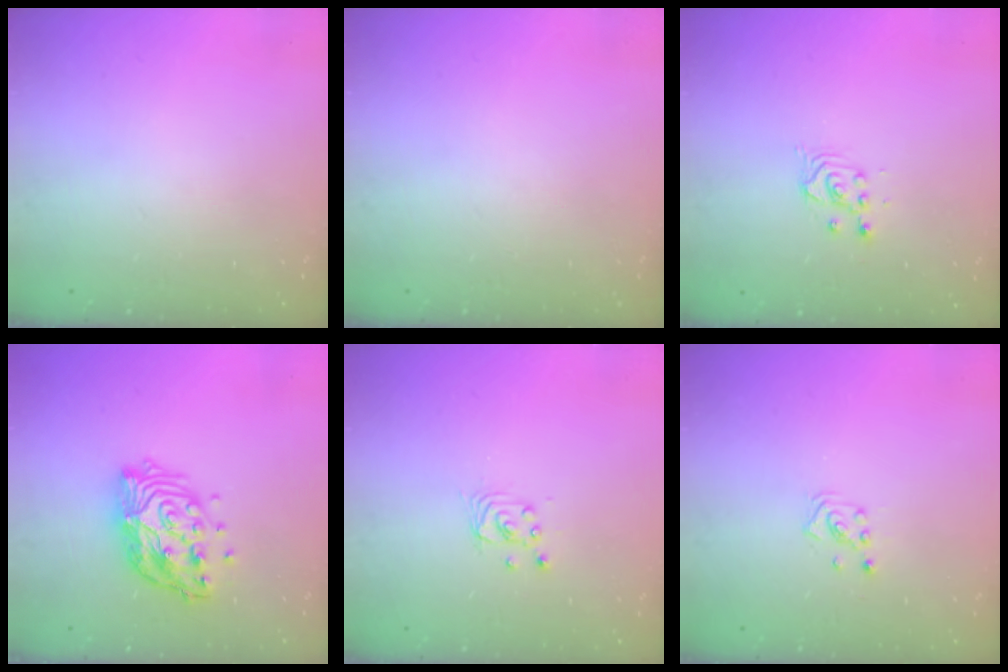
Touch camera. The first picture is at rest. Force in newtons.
{"total": 0.0}
{"total": 2.5, "press": 2.5, "slide": 0.2}
{"total": 16.8, "press": 16.7, "slide": 1.5}
{"total": 2.5, "press": 2.5, "slide": 0.1}
{"total": 1.4, "press": 1.4, "slide": 0.1}